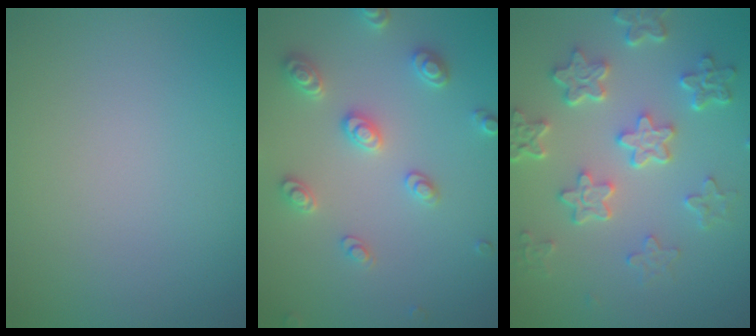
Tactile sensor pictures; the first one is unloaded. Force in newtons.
{"total": 3.5, "press": 3.2, "slide": 1.3}
{"total": 5.8, "press": 4.4, "slide": 3.8}